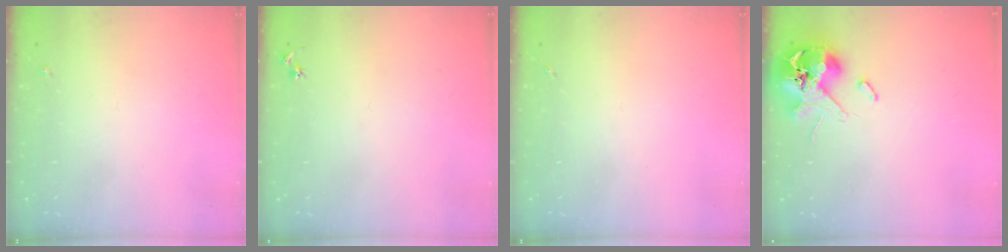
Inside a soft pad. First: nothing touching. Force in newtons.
{"total": 3.0, "press": 2.9, "slide": 0.3}
{"total": 0.0}
{"total": 13.9, "press": 13.8, "slide": 2.0}